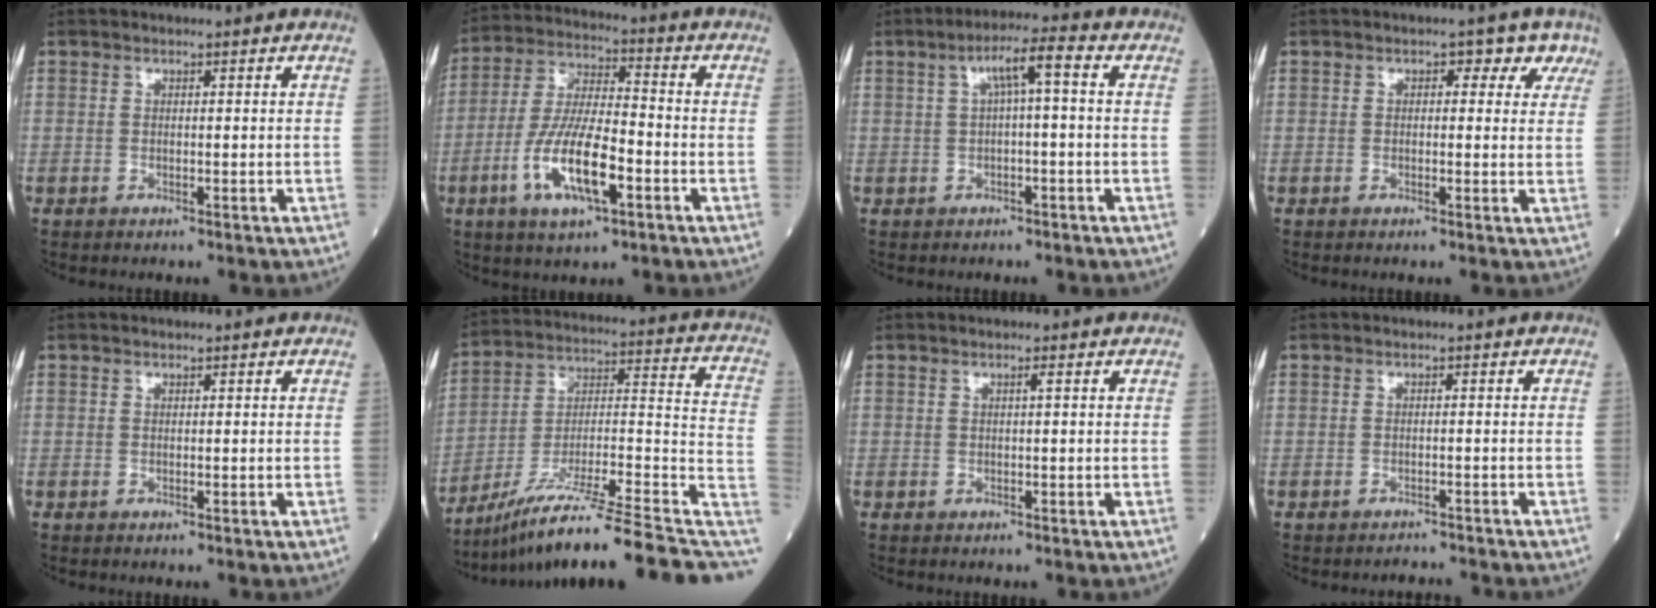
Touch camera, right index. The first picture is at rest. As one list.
[{"total": 12.5, "force": [-4.6, 3.0, 11.2], "torque": [-0.229, -0.003, -0.084]}, {"total": 5.3, "force": [0.9, 0.5, 5.2], "torque": [-0.089, 0.021, 0.014]}, {"total": 3.5, "force": [1.7, 2.3, 2.1], "torque": [-0.006, 0.018, 0.010]}, {"total": 0.0}, {"total": 23.5, "force": [-17.4, 1.1, 15.7], "torque": [-0.188, 0.016, -0.284]}, {"total": 0.5, "force": [0.1, -0.2, 0.5], "torque": [-0.011, -0.001, 0.005]}, {"total": 1.7, "force": [-1.7, -0.2, -0.4], "torque": [0.007, -0.007, -0.021]}]